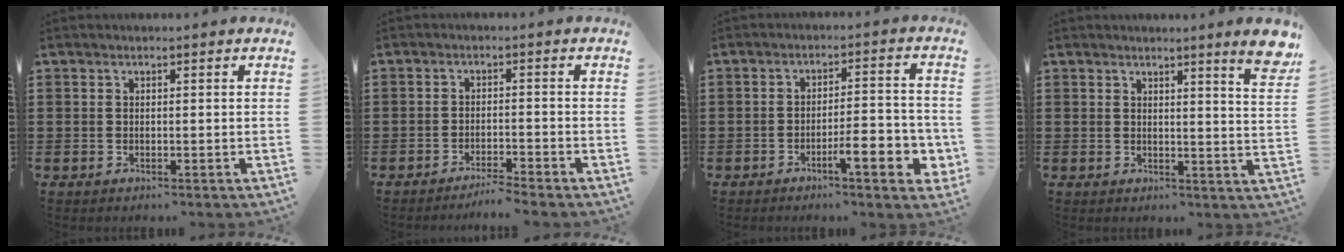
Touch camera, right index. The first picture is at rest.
{"total": 2.6, "force": [-2.5, -0.4, 0.6], "torque": [-0.012, 0.000, -0.051]}
{"total": 7.1, "force": [-3.2, 1.6, 6.2], "torque": [-0.088, -0.002, -0.054]}
{"total": 4.7, "force": [3.6, -0.4, 3.0], "torque": [-0.055, -0.017, 0.059]}